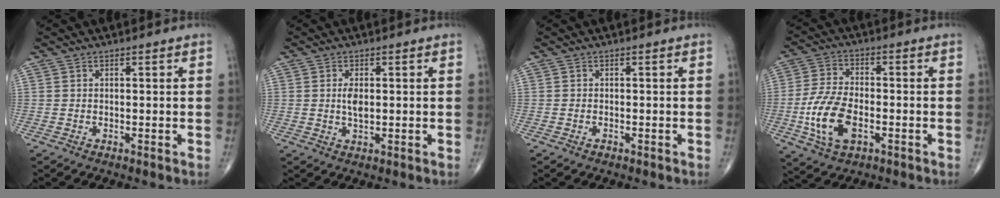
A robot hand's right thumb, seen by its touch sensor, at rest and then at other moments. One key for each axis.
{"total": 3.0, "fx": 0.3, "fy": 1.4, "fz": 2.6, "tx": -0.045, "ty": -0.003, "tz": 0.006}
{"total": 0.6, "fx": -0.4, "fy": 0.4, "fz": 0.3, "tx": -0.006, "ty": 0.002, "tz": -0.007}
{"total": 11.7, "fx": -3.3, "fy": 6.4, "fz": 9.3, "tx": -0.188, "ty": 0.010, "tz": -0.060}